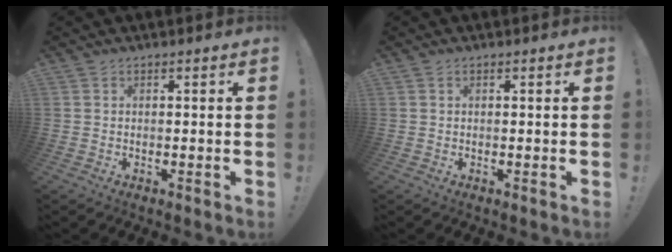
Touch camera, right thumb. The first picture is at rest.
{"total": 0.0}